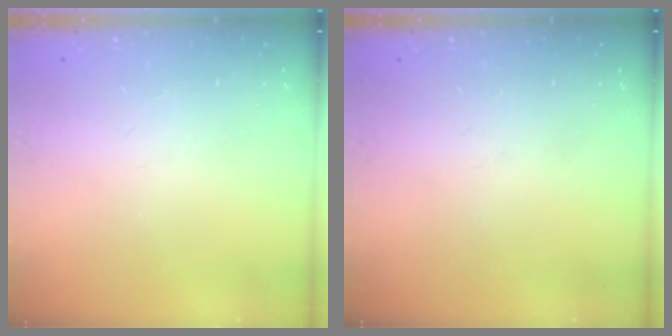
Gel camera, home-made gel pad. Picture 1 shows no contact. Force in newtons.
{"total": 0.0}